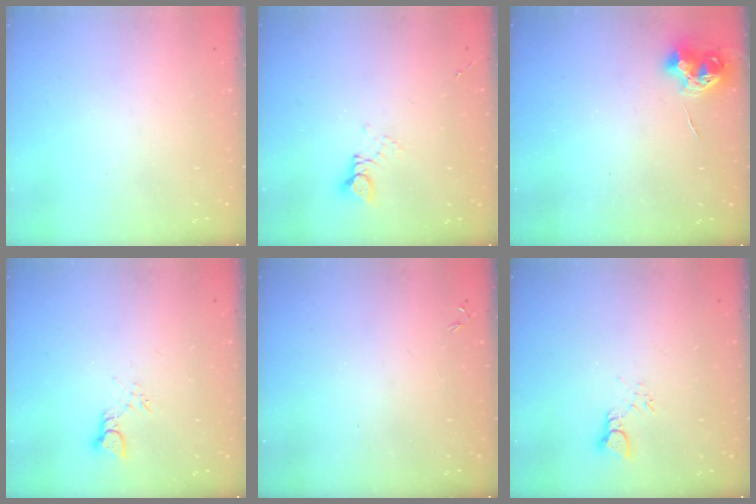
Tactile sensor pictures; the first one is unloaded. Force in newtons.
{"total": 2.6, "press": 2.6, "slide": 0.1}
{"total": 8.4, "press": 8.4, "slide": 0.3}
{"total": 2.6, "press": 2.6, "slide": 0.2}
{"total": 0.0}
{"total": 3.4, "press": 3.4, "slide": 0.3}